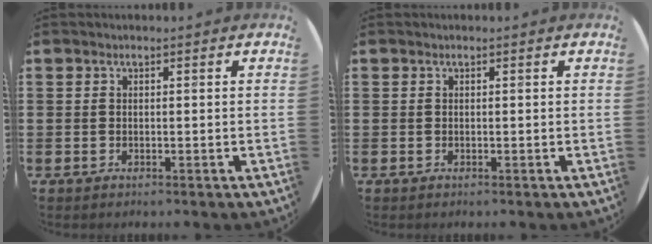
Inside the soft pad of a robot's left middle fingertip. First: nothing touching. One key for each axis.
{"total": 0.0}